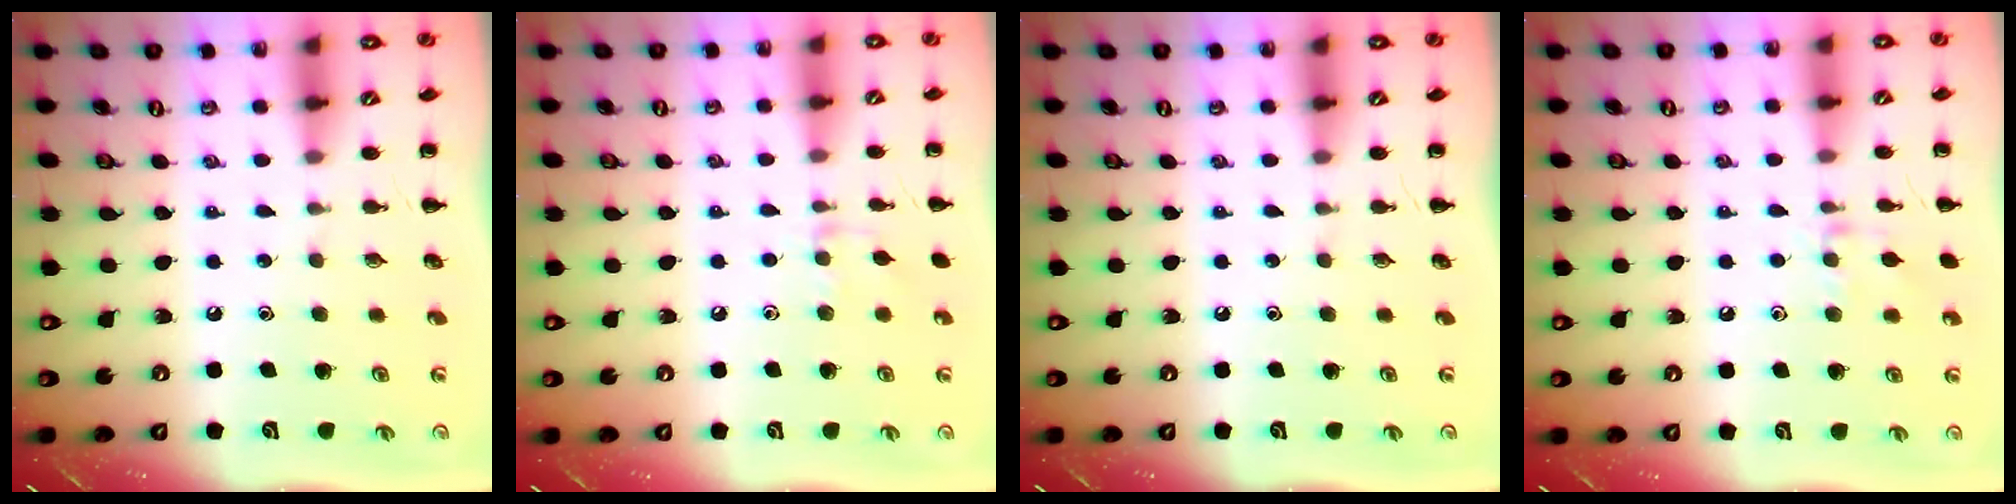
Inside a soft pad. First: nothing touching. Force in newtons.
{"total": 7.0, "press": 6.7, "slide": 1.8}
{"total": 0.0}
{"total": 7.3, "press": 7.2, "slide": 1.4}